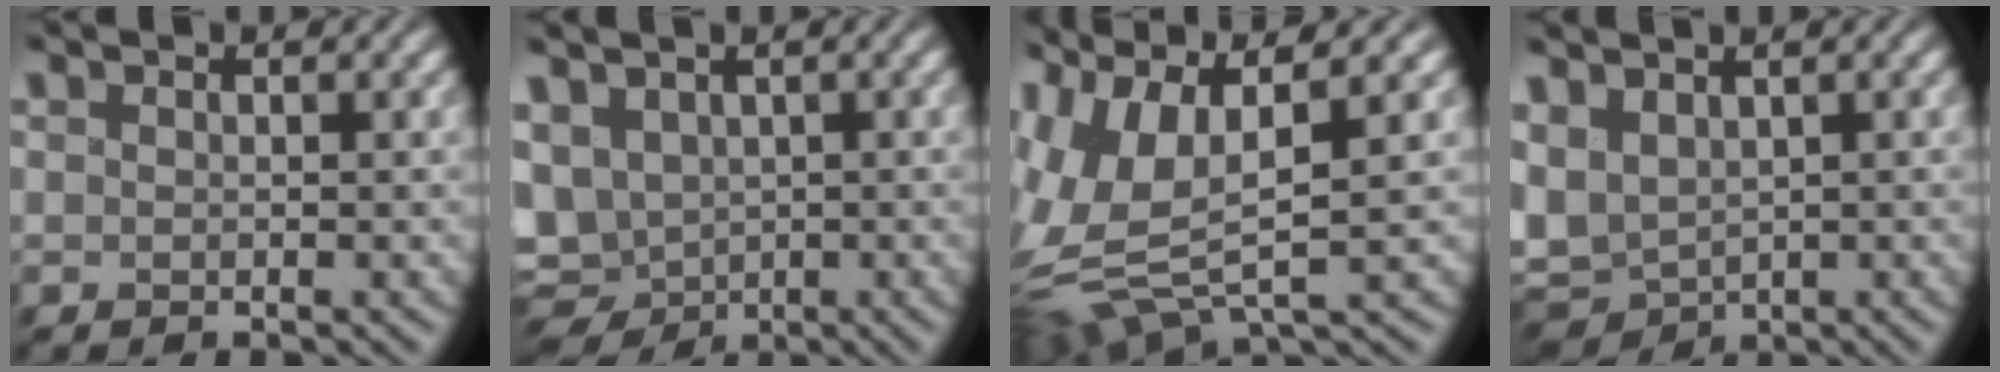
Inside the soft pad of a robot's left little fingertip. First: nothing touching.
{"total": 7.2, "force": [-0.6, 5.4, 4.6], "torque": [-0.089, -0.016, 0.002]}
{"total": 10.5, "force": [1.2, 4.6, 9.3], "torque": [-0.228, -0.004, 0.025]}
{"total": 4.6, "force": [0.0, 3.3, 3.2], "torque": [-0.079, 0.001, 0.000]}